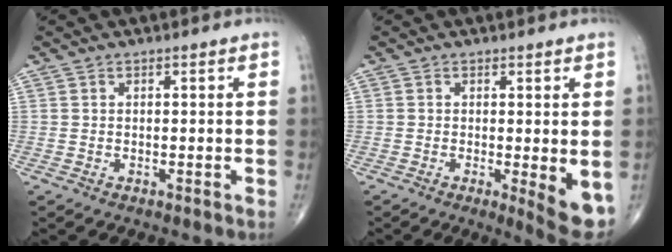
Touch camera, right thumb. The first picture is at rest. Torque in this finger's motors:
{"motor_torque": [0.04, 0.49, 0.47, 0.09, 0.15]}